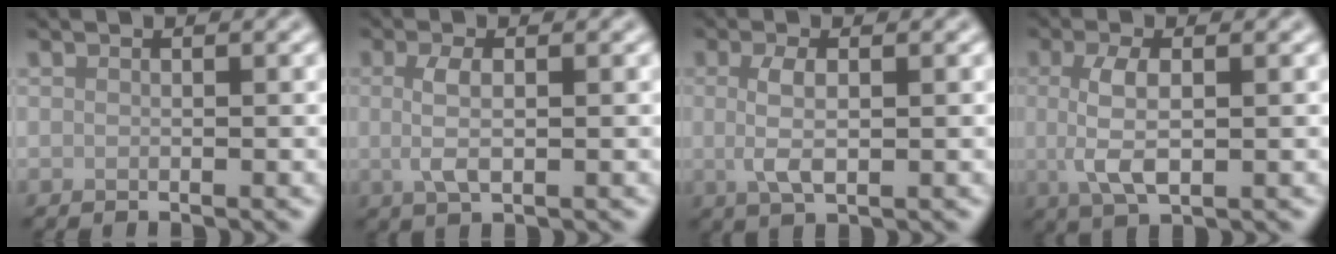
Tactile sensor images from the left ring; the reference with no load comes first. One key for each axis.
{"total": 2.7, "fx": 0.2, "fy": 1.0, "fz": 2.5, "tx": -0.055, "ty": -0.001, "tz": 0.001}
{"total": 2.9, "fx": 0.2, "fy": 1.1, "fz": 2.7, "tx": -0.061, "ty": -0.002, "tz": 0.002}
{"total": 4.0, "fx": 0.2, "fy": 1.5, "fz": 3.7, "tx": -0.081, "ty": -0.001, "tz": 0.003}